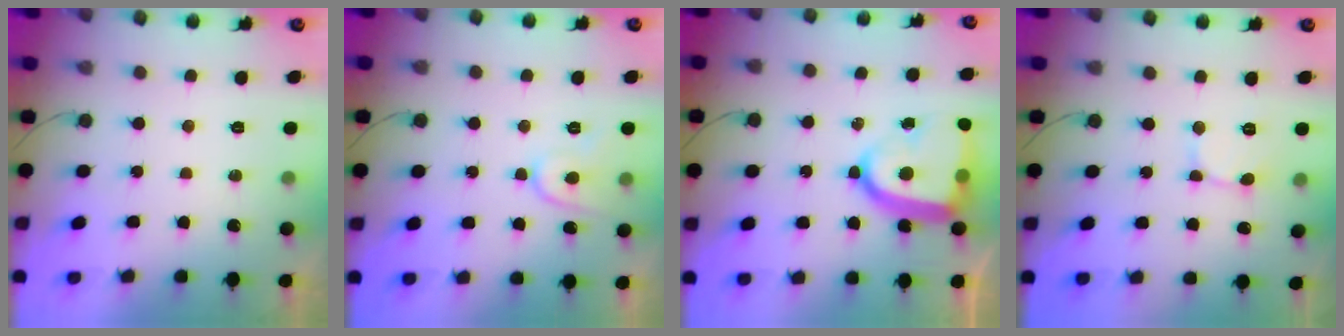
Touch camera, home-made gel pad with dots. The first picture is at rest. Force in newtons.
{"total": 7.4, "press": 7.4, "slide": 0.6}
{"total": 15.8, "press": 15.7, "slide": 1.1}
{"total": 2.3, "press": 2.3, "slide": 0.2}